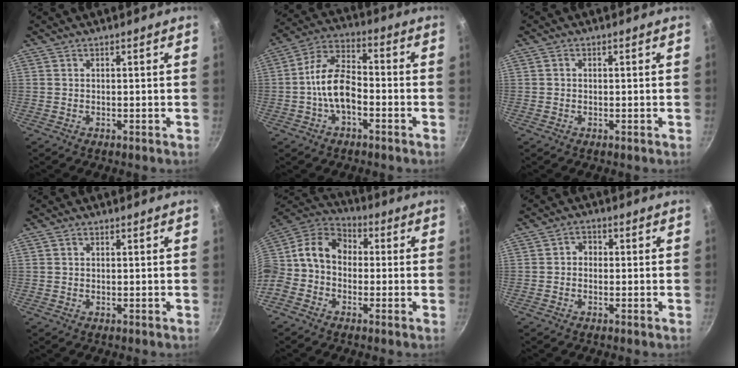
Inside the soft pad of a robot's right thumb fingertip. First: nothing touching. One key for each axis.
{"total": 10.8, "fx": -2.8, "fy": 6.2, "fz": 8.4, "tx": -0.136, "ty": 0.045, "tz": -0.062}
{"total": 0.6, "fx": 0.0, "fy": 0.6, "fz": 0.2, "tx": -0.003, "ty": 0.003, "tz": -0.001}
{"total": 1.0, "fx": 0.4, "fy": 0.8, "fz": 0.5, "tx": -0.006, "ty": 0.003, "tz": 0.006}
{"total": 13.2, "fx": -0.2, "fy": 10.5, "fz": 8.0, "tx": -0.133, "ty": 0.049, "tz": -0.029}
{"total": 2.4, "fx": -0.3, "fy": 2.1, "fz": 1.2, "tx": -0.006, "ty": 0.008, "tz": -0.009}